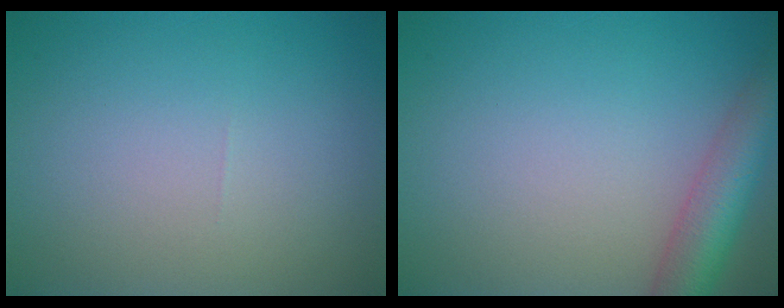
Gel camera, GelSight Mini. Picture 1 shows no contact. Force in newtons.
{"total": 5.1, "press": 5.1, "slide": 0.2}